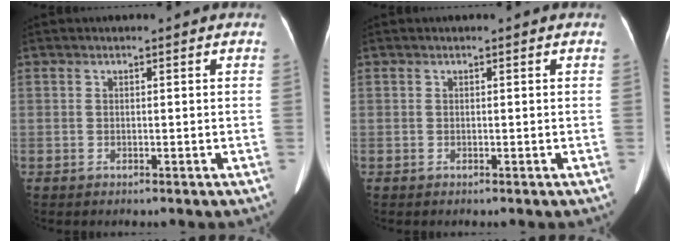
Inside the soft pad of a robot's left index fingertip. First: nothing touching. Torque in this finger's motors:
{"motor_torque": [0.08, 0.10, 0.01, 0.00]}